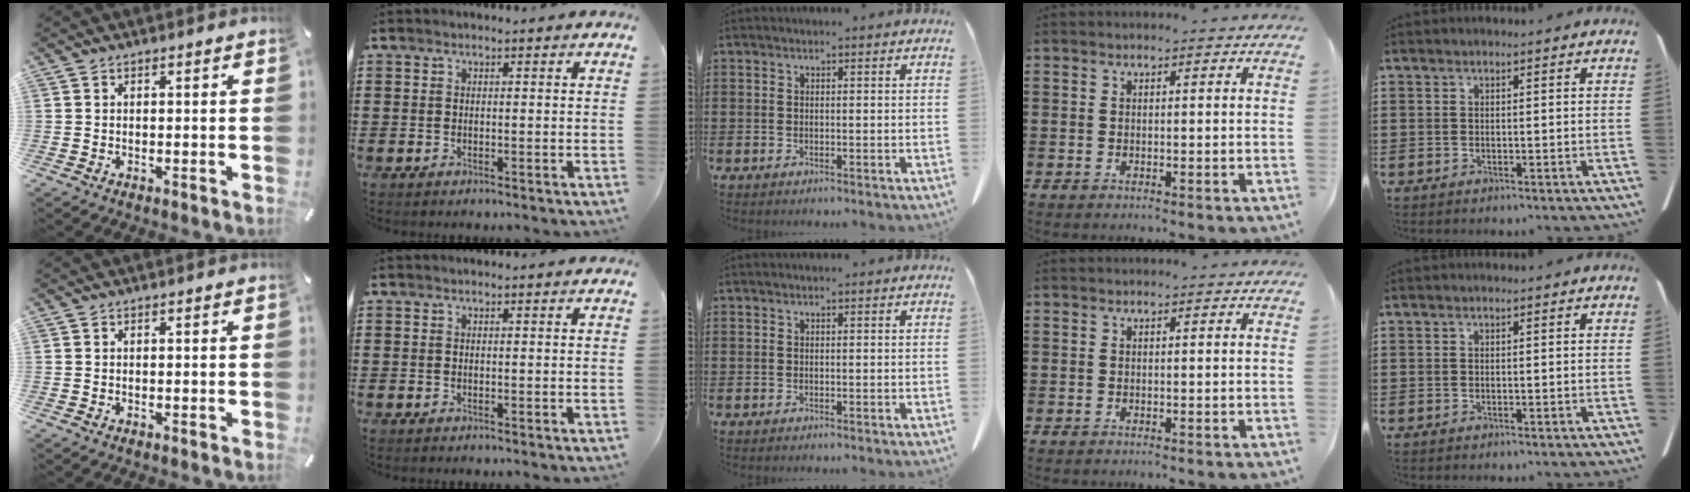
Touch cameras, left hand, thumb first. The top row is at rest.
{}